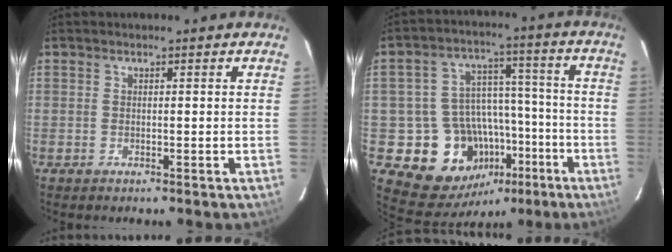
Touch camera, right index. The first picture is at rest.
{"total": 16.0, "force": [-7.3, 12.6, 6.6], "torque": [-0.130, 0.044, -0.077]}